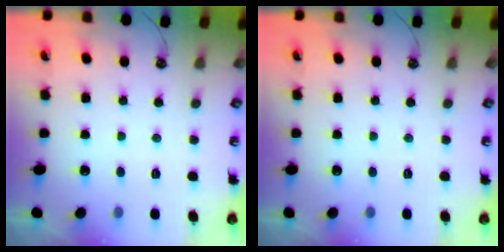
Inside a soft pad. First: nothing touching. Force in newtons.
{"total": 0.0}